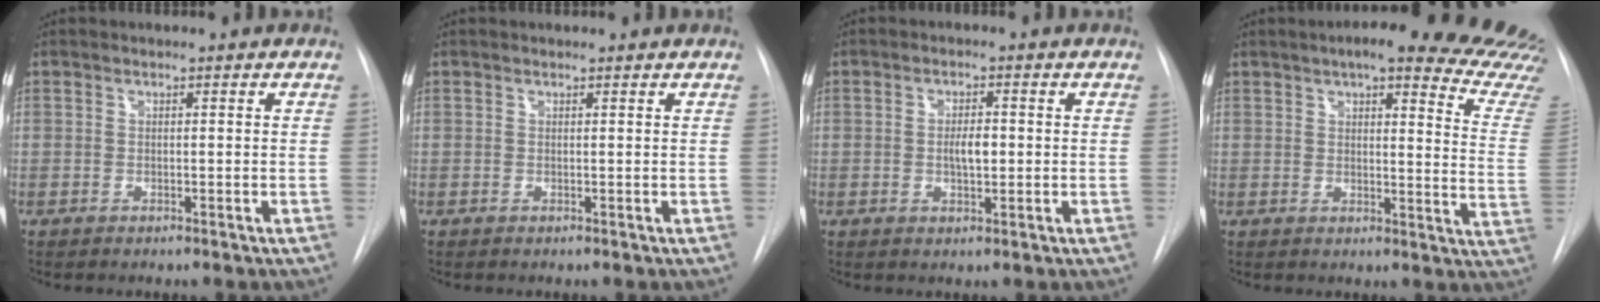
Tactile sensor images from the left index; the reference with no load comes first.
{"total": 0.7, "force": [0.6, 0.3, 0.0], "torque": [-0.008, 0.009, -0.001]}
{"total": 3.0, "force": [-1.1, 1.2, 2.6], "torque": [-0.042, -0.004, -0.017]}
{"total": 22.1, "force": [19.4, 1.9, 10.5], "torque": [-0.122, -0.089, 0.199]}